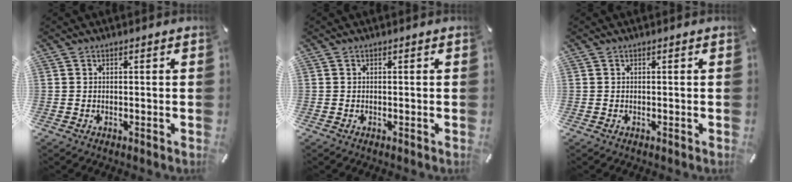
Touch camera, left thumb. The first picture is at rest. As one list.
[{"total": 0.0}, {"total": 0.0}]